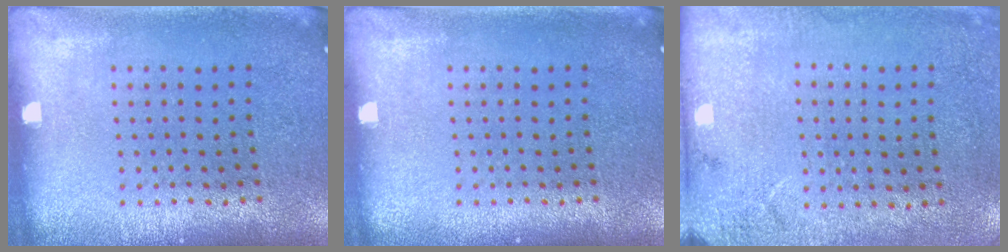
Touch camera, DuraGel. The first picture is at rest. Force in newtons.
{"total": 0.0}
{"total": 2.7, "press": 2.2, "slide": 1.6}